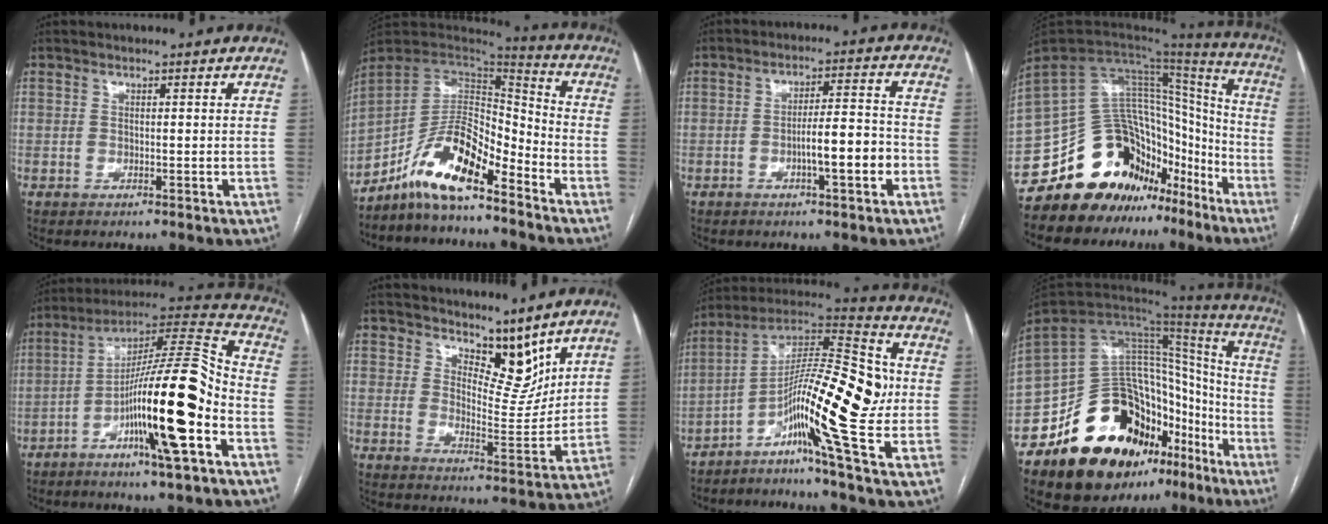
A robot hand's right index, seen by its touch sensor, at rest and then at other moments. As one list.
[{"total": 12.6, "force": [-9.0, 3.2, 8.2], "torque": [-0.145, 0.024, -0.164]}, {"total": 7.3, "force": [-2.6, 0.9, 6.8], "torque": [-0.111, 0.014, -0.041]}, {"total": 21.8, "force": [-15.2, 12.6, 9.1], "torque": [-0.146, 0.087, -0.234]}, {"total": 19.6, "force": [-6.8, 1.3, 18.3], "torque": [-0.307, 0.007, -0.114]}, {"total": 8.2, "force": [6.8, 3.1, 3.4], "torque": [-0.043, -0.014, 0.122]}, {"total": 17.7, "force": [-4.3, 0.5, 17.1], "torque": [-0.294, 0.019, -0.089]}, {"total": 29.4, "force": [-17.3, 16.5, 17.1], "torque": [-0.221, 0.062, -0.248]}]